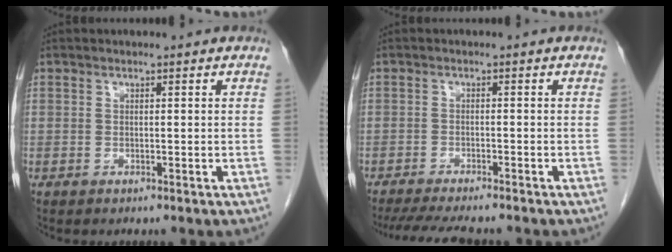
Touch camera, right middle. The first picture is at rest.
{"total": 9.3, "force": [-8.2, 1.2, 4.4], "torque": [-0.066, -0.016, -0.123]}